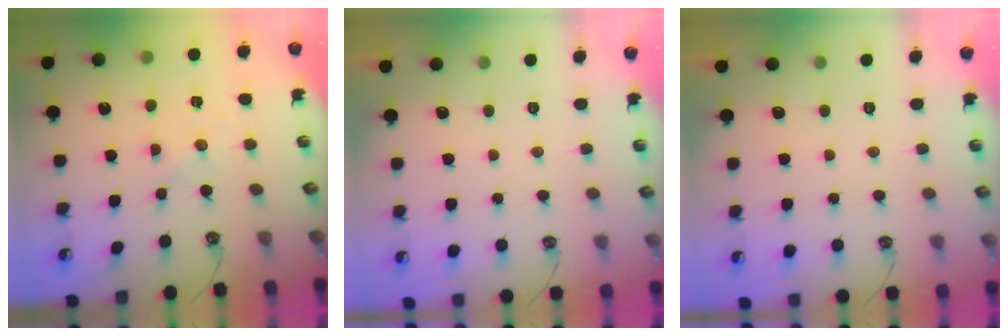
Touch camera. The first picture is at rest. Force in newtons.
{"total": 0.0}
{"total": 0.0}